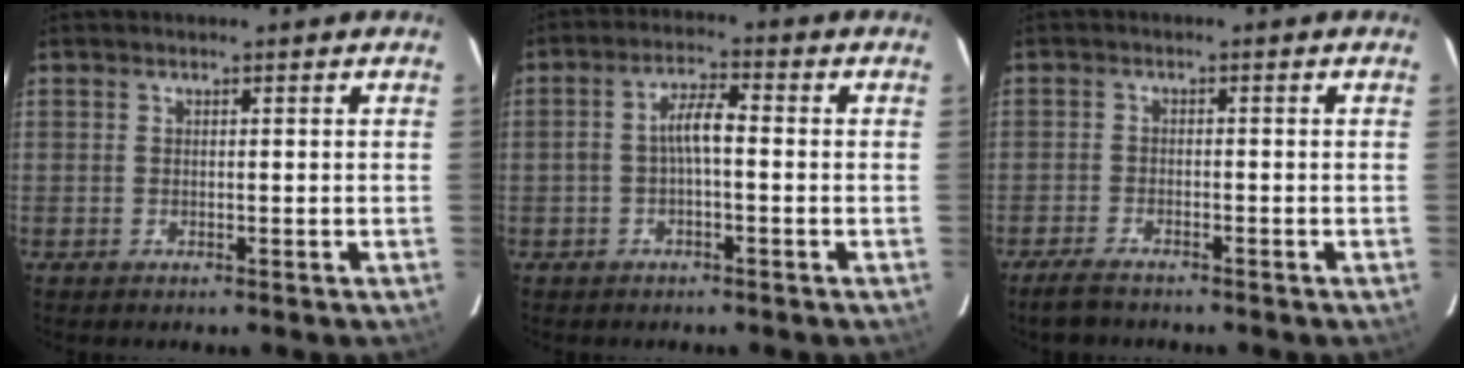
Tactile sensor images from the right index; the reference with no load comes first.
{"total": 4.4, "force": [-0.8, 1.3, 4.1], "torque": [-0.082, 0.014, -0.012]}
{"total": 3.1, "force": [-2.7, 0.8, 1.2], "torque": [-0.039, -0.005, -0.053]}